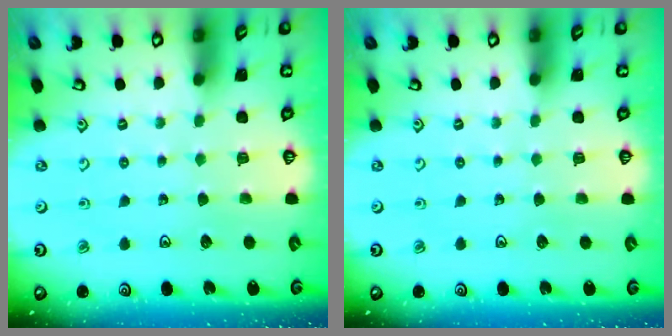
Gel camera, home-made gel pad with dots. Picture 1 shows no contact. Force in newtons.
{"total": 0.0}